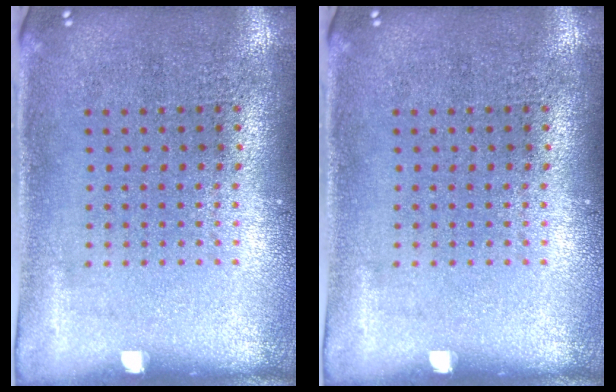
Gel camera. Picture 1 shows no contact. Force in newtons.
{"total": 0.0}